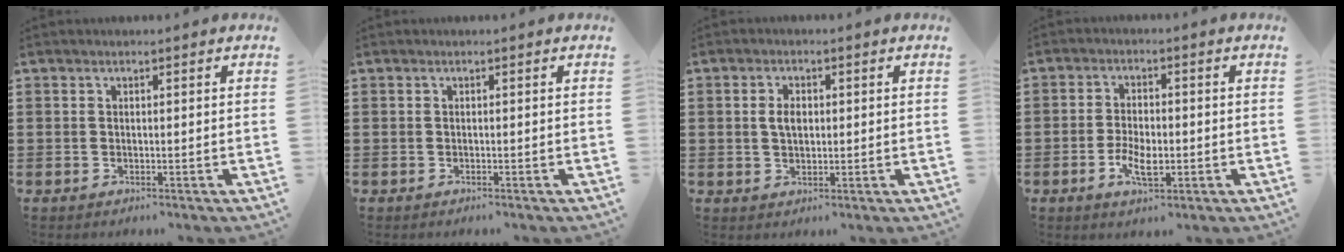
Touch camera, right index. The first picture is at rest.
{"total": 0.0}
{"total": 2.8, "force": [0.3, 1.7, 2.2], "torque": [-0.047, 0.008, 0.004]}
{"total": 4.5, "force": [-1.4, 2.0, 3.8], "torque": [-0.078, 0.000, -0.027]}